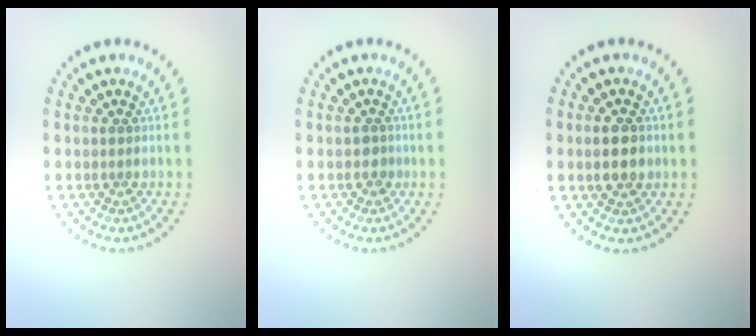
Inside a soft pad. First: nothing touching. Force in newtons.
{"total": 1.1, "press": 0.9, "slide": 0.5}
{"total": 2.7, "press": 2.7, "slide": 0.3}